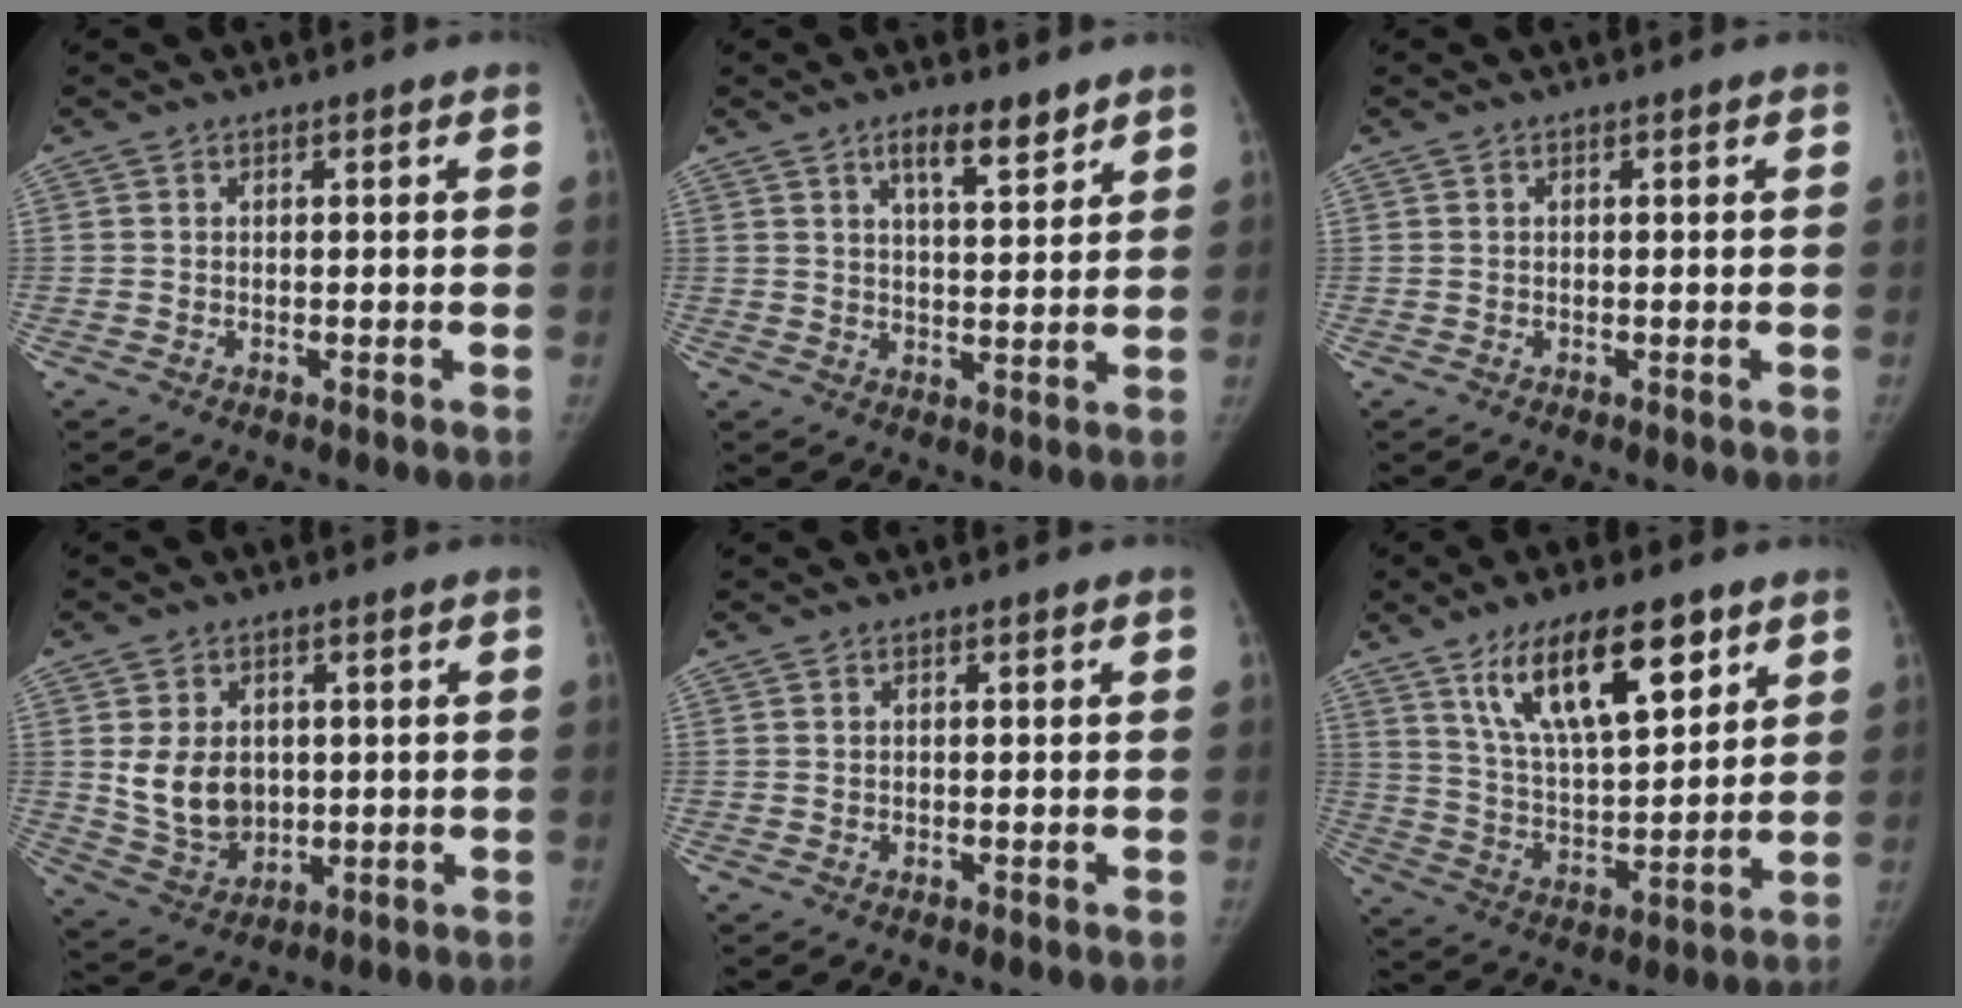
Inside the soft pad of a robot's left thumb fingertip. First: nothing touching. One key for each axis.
{"total": 6.2, "fx": 4.3, "fy": 1.9, "fz": 4.0, "tx": -0.049, "ty": -0.031, "tz": 0.071}
{"total": 0.0}
{"total": 9.4, "fx": 1.0, "fy": 7.2, "fz": 5.9, "tx": -0.074, "ty": -0.016, "tz": 0.038}
{"total": 0.0}
{"total": 17.4, "fx": 9.7, "fy": 6.4, "fz": 12.9, "tx": -0.187, "ty": -0.042, "tz": 0.177}